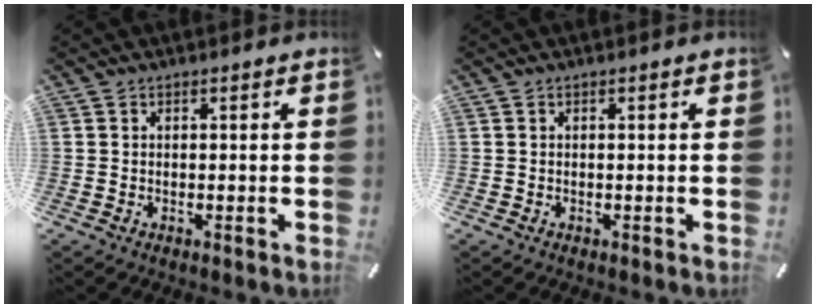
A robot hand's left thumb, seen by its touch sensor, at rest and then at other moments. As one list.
[{"total": 0.0}]